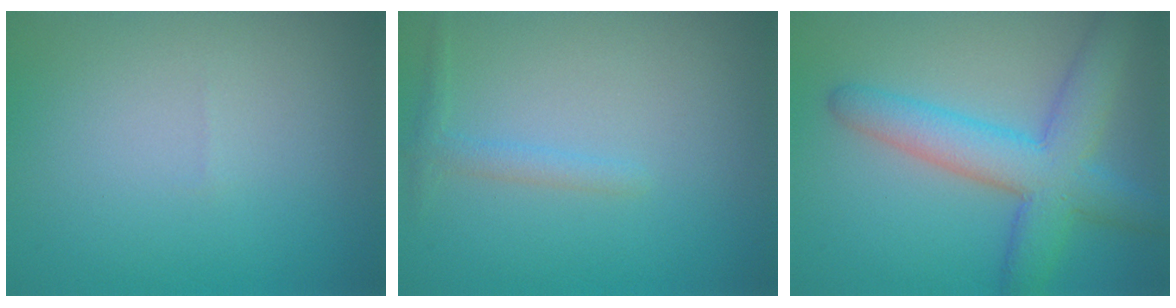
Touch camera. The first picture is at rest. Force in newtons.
{"total": 1.3, "press": 1.3, "slide": 0.1}
{"total": 6.5, "press": 6.5, "slide": 0.3}